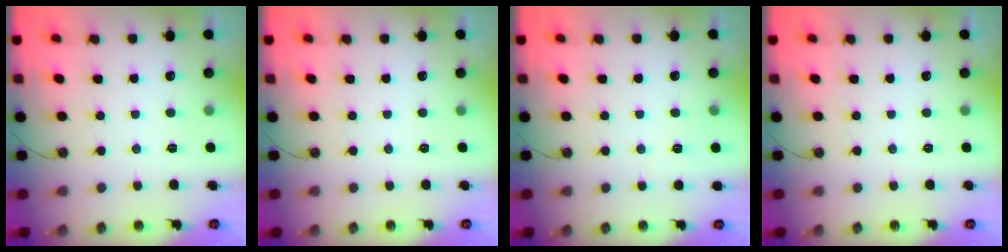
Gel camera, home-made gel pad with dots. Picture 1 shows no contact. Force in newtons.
{"total": 0.0}
{"total": 2.7, "press": 1.7, "slide": 2.1}
{"total": 0.0}